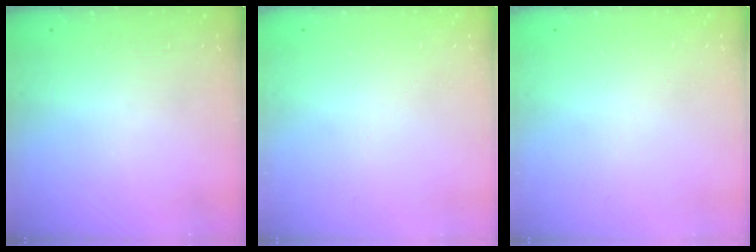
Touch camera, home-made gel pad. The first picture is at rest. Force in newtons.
{"total": 0.0}
{"total": 0.0}